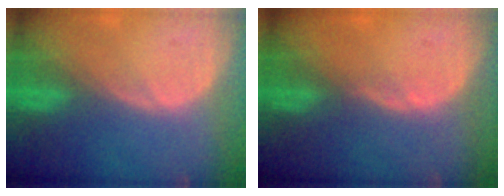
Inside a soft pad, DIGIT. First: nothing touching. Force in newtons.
{"total": 0.7, "press": 0.7, "slide": 0.2}